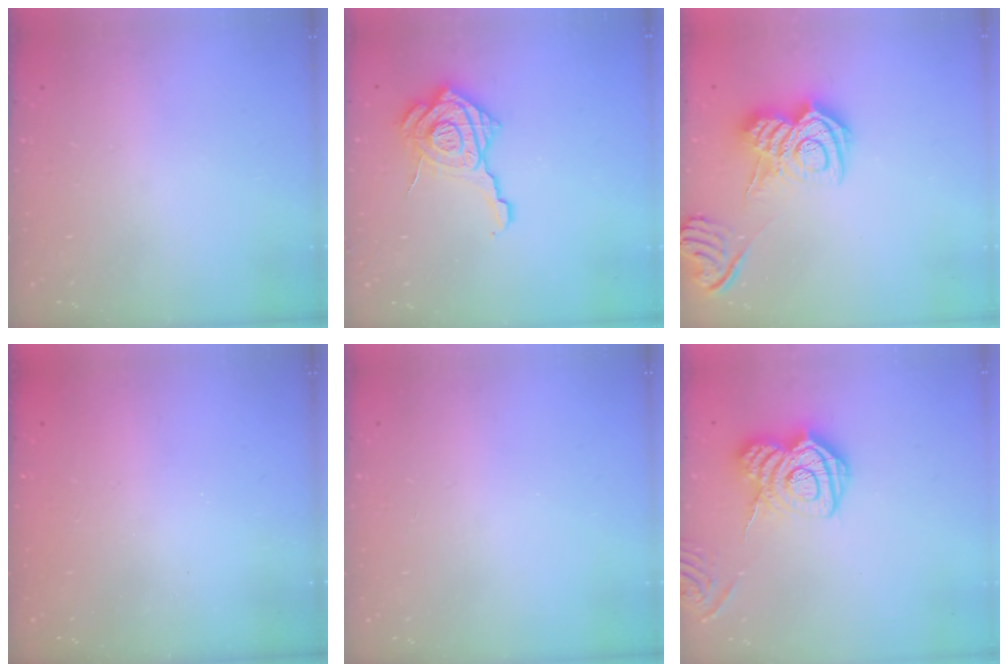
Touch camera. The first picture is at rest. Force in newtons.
{"total": 17.8, "press": 17.8, "slide": 1.5}
{"total": 12.8, "press": 12.8, "slide": 0.6}
{"total": 2.4, "press": 2.3, "slide": 0.8}
{"total": 0.0}
{"total": 12.0, "press": 12.0, "slide": 0.9}